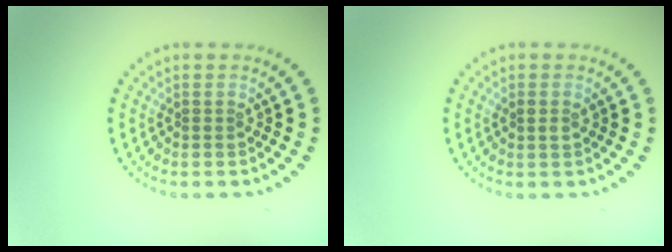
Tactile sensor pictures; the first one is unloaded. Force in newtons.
{"total": 0.9, "press": 0.8, "slide": 0.1}